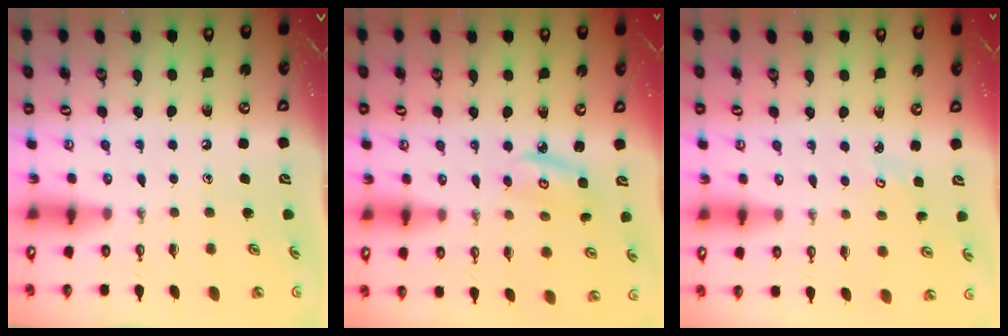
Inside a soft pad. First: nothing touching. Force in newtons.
{"total": 4.2, "press": 4.2, "slide": 0.3}
{"total": 2.1, "press": 2.1, "slide": 0.2}